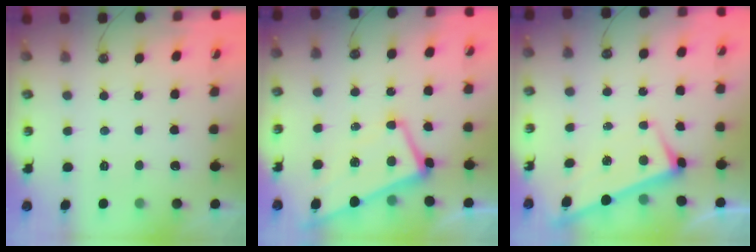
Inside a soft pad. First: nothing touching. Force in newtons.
{"total": 1.0, "press": 0.2, "slide": 1.0}
{"total": 2.7, "press": 2.7, "slide": 0.4}